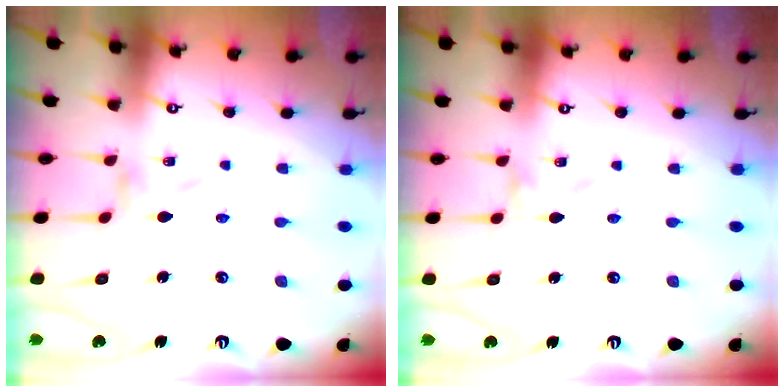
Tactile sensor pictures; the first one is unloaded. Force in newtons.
{"total": 0.0}